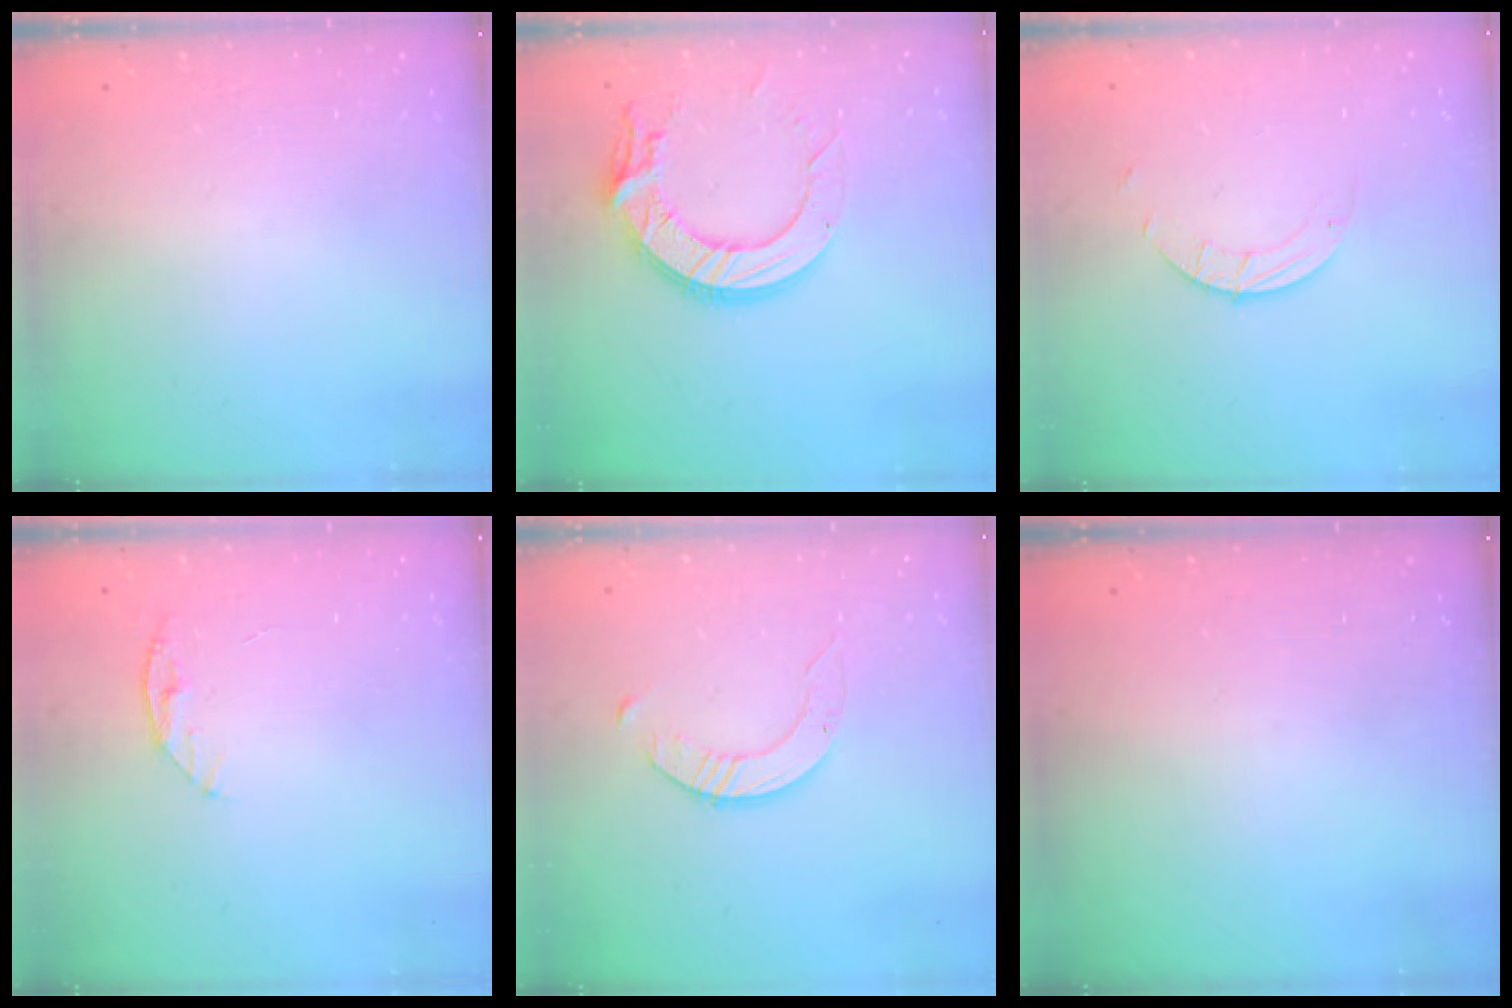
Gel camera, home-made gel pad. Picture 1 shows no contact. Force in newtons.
{"total": 15.3, "press": 15.2, "slide": 1.5}
{"total": 1.5, "press": 1.5, "slide": 0.1}
{"total": 5.1, "press": 5.1, "slide": 0.5}
{"total": 3.4, "press": 3.3, "slide": 0.4}
{"total": 0.0}